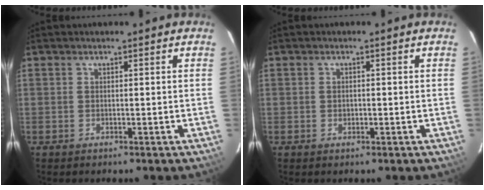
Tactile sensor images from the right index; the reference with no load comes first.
{"total": 1.1, "force": [-0.2, 1.0, 0.5], "torque": [-0.007, 0.002, -0.004]}